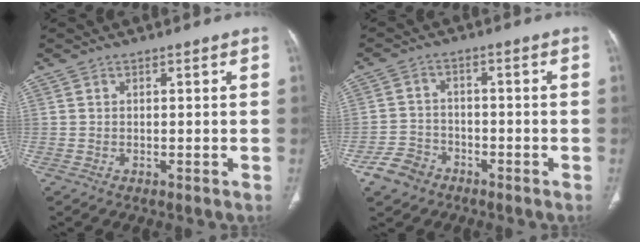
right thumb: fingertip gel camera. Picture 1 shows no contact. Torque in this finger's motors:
{"motor_torque": [0.45, 0.66, -0.20, 0.13, 0.03]}